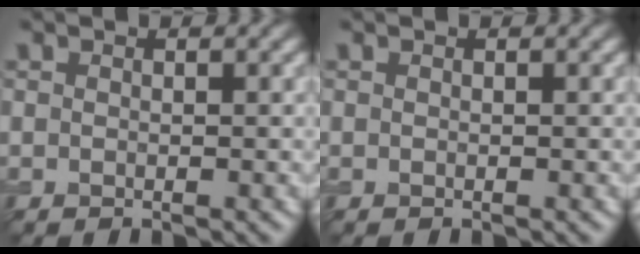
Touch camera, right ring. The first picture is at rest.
{"total": 0.0}